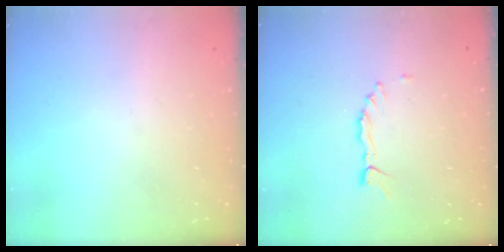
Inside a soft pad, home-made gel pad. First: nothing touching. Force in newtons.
{"total": 0.8, "press": 0.8, "slide": 0.1}